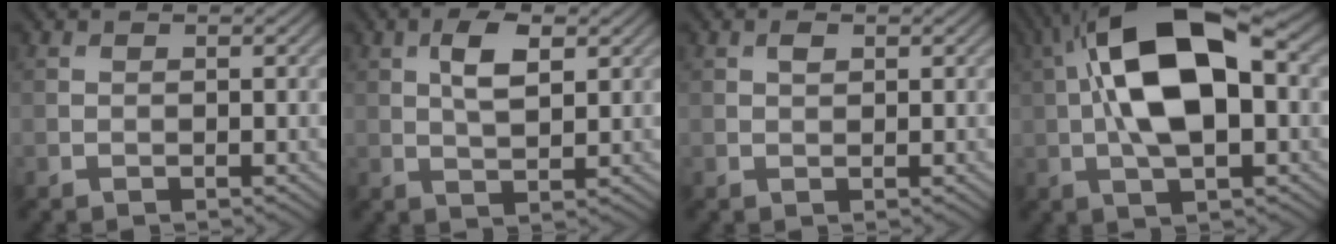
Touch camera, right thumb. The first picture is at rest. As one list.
[{"total": 4.8, "force": [1.6, 2.1, 4.1], "torque": [-0.085, 0.002, 0.030]}, {"total": 1.0, "force": [0.5, 0.5, 0.7], "torque": [-0.013, -0.001, 0.010]}, {"total": 15.2, "force": [1.5, 7.0, 13.3], "torque": [-0.239, 0.032, 0.015]}]